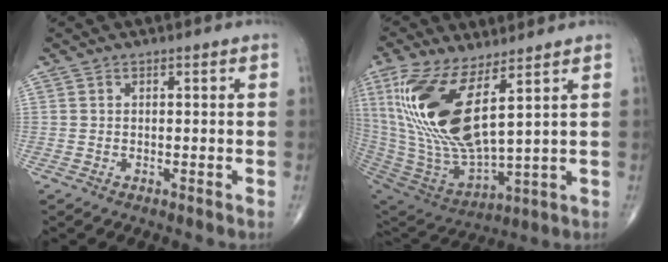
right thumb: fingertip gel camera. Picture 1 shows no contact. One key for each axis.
{"total": 21.4, "fx": 7.8, "fy": 7.7, "fz": 18.4, "tx": -0.401, "ty": -0.047, "tz": 0.167}